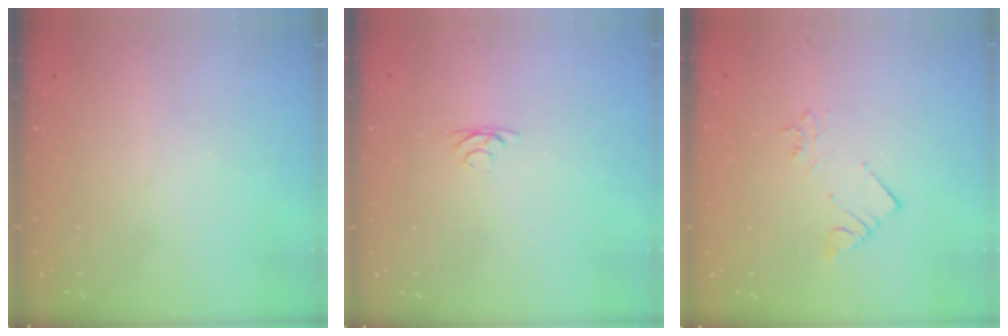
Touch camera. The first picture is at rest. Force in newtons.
{"total": 2.8, "press": 2.8, "slide": 0.5}
{"total": 2.8, "press": 2.8, "slide": 0.1}